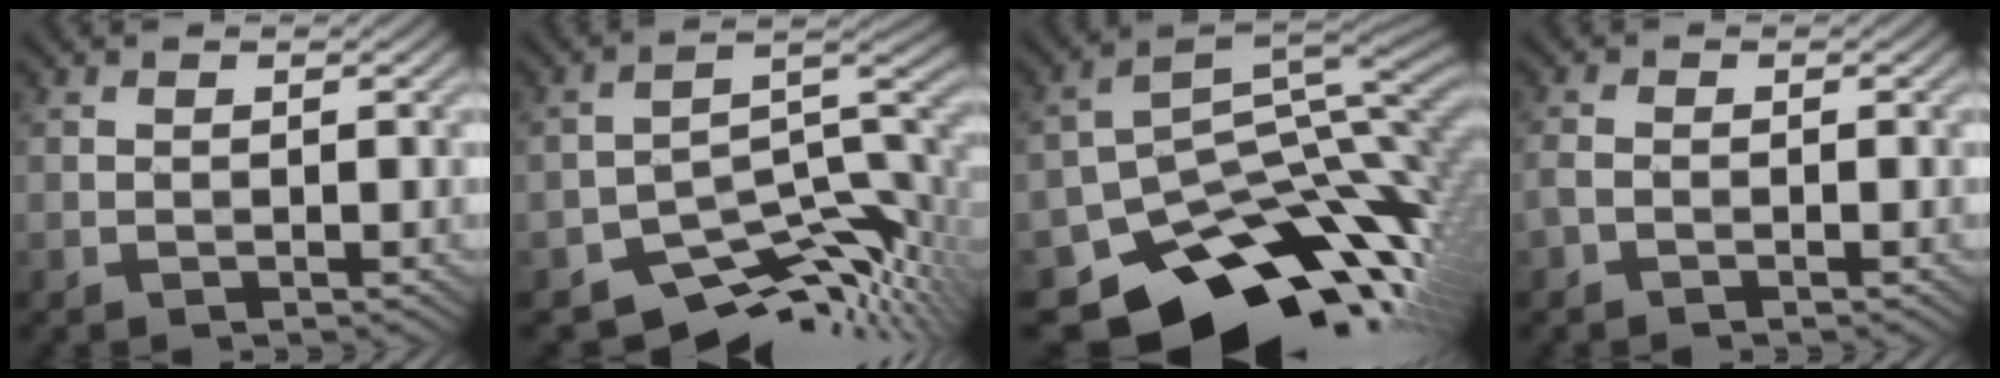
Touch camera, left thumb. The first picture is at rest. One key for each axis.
{"total": 11.2, "fx": -7.9, "fy": 4.2, "fz": 6.7, "tx": -0.098, "ty": -0.019, "tz": -0.134}
{"total": 17.5, "fx": -9.1, "fy": 9.7, "fz": 11.4, "tx": -0.191, "ty": -0.055, "tz": -0.127}
{"total": 1.6, "fx": -0.9, "fy": 0.7, "fz": 1.1, "tx": -0.034, "ty": -0.001, "tz": -0.026}